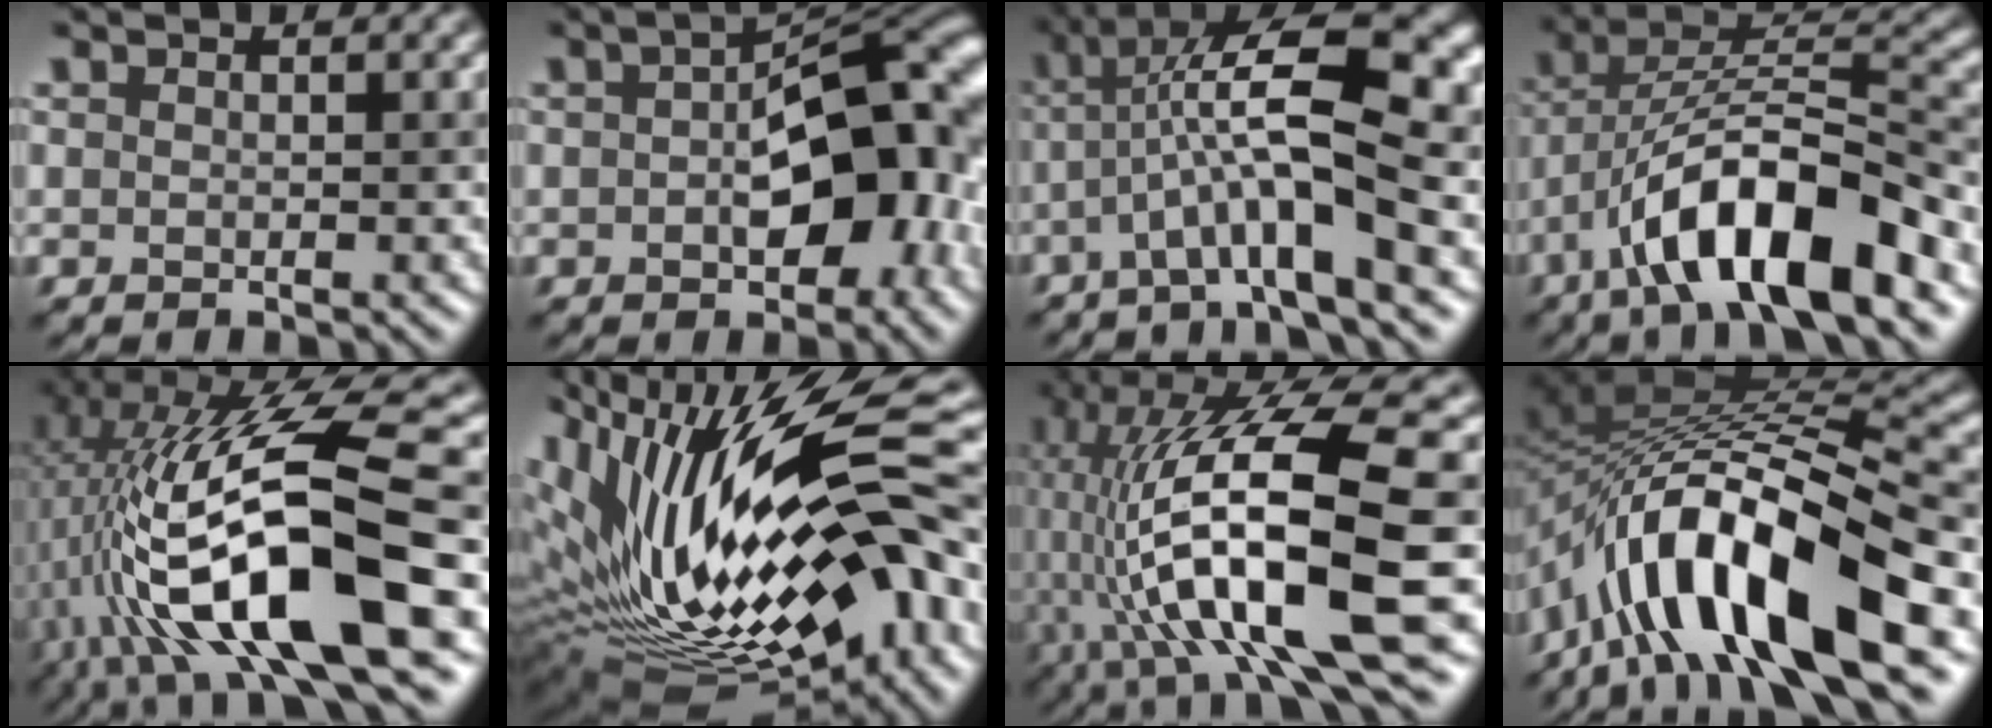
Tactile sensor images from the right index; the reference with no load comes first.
{"total": 10.6, "force": [-1.1, 5.7, 8.9], "torque": [-0.110, 0.012, -0.021]}
{"total": 10.7, "force": [-1.1, 2.6, 10.4], "torque": [-0.179, 0.027, -0.026]}
{"total": 11.6, "force": [-6.2, 3.4, 9.2], "torque": [-0.153, 0.021, -0.109]}
{"total": 15.5, "force": [-2.9, 3.9, 14.7], "torque": [-0.250, 0.017, -0.046]}
{"total": 19.7, "force": [2.7, 9.4, 17.1], "torque": [-0.315, 0.009, 0.043]}
{"total": 17.0, "force": [-1.6, 4.5, 16.3], "torque": [-0.307, 0.025, -0.020]}
{"total": 12.9, "force": [-6.9, 4.2, 10.0], "torque": [-0.162, 0.017, -0.126]}